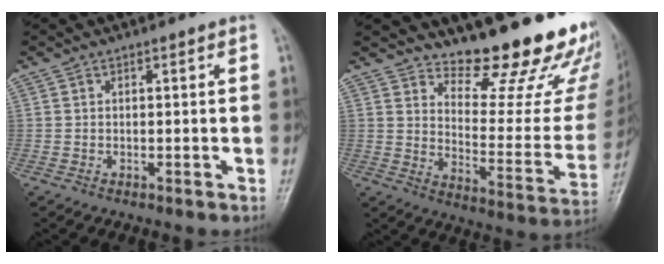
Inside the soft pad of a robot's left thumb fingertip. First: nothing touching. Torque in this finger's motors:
{"motor_torque": [0.44, 0.17, 1.09, -1.68, 0.15]}